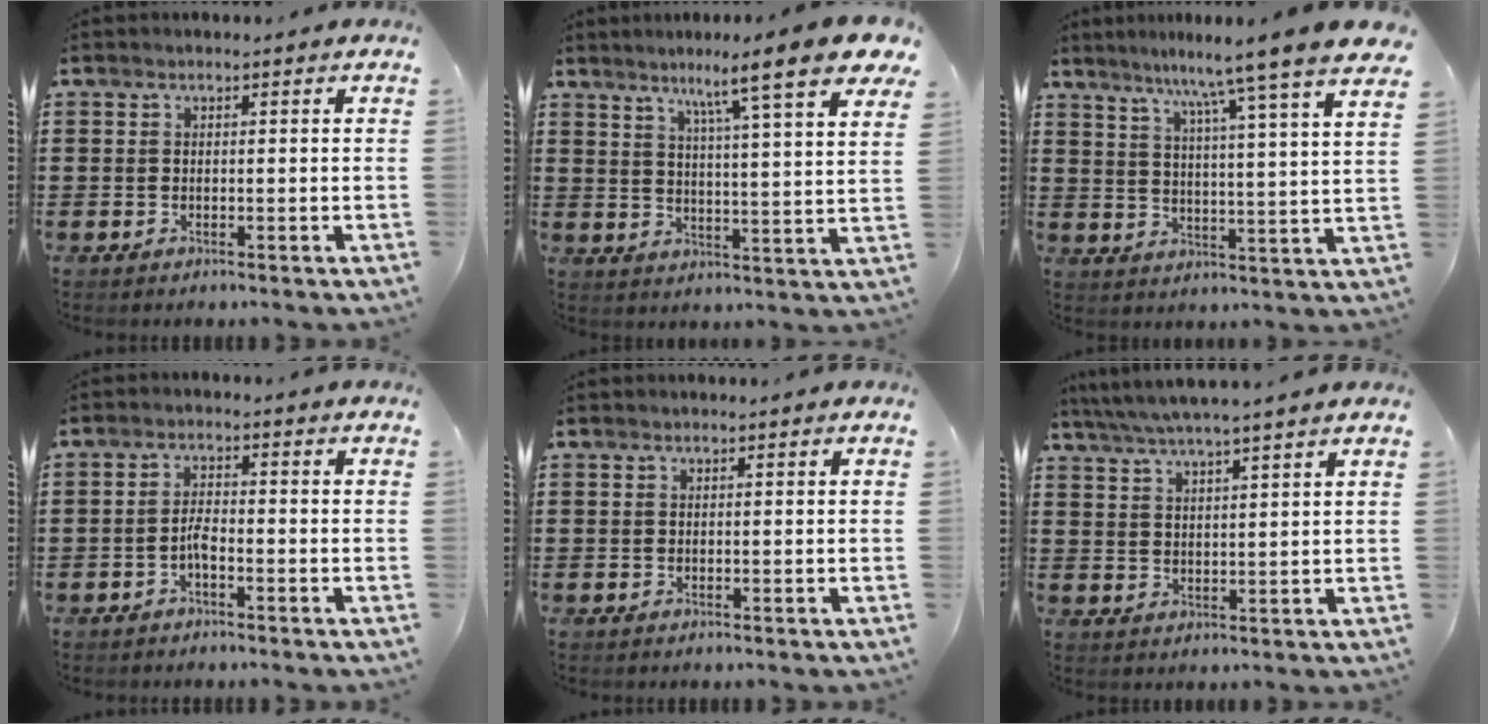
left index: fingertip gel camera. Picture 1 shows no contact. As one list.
[{"total": 10.2, "force": [7.4, 0.3, 7.1], "torque": [-0.128, -0.041, 0.111]}, {"total": 8.6, "force": [7.2, -1.6, 4.4], "torque": [-0.097, -0.055, 0.111]}, {"total": 2.5, "force": [-1.4, 0.7, 1.9], "torque": [-0.046, 0.004, -0.029]}, {"total": 0.0}, {"total": 4.2, "force": [3.8, -0.3, 1.8], "torque": [-0.047, -0.015, 0.067]}]